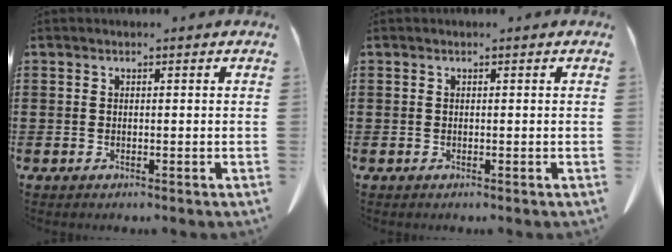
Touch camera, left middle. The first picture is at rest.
{"total": 0.0}